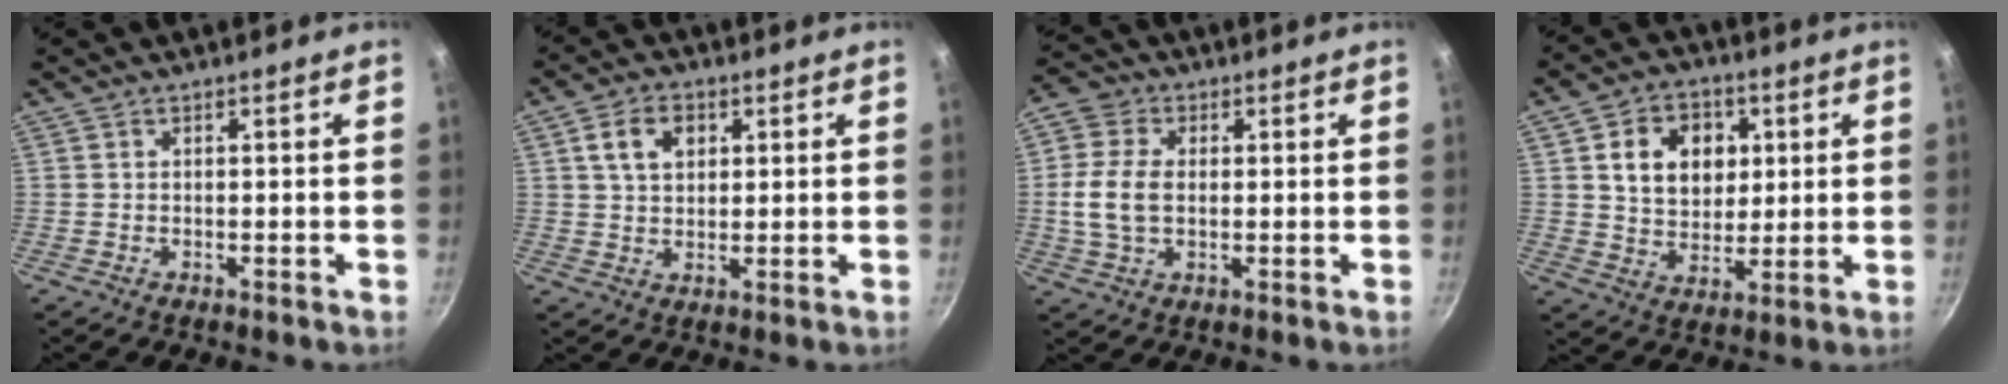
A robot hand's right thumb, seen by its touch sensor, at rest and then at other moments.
{"total": 6.6, "force": [2.3, 4.6, 4.1], "torque": [-0.055, 0.003, 0.037]}
{"total": 9.1, "force": [0.4, 6.4, 6.5], "torque": [-0.110, 0.006, -0.001]}
{"total": 12.2, "force": [3.1, 9.5, 7.0], "torque": [-0.080, -0.003, 0.051]}